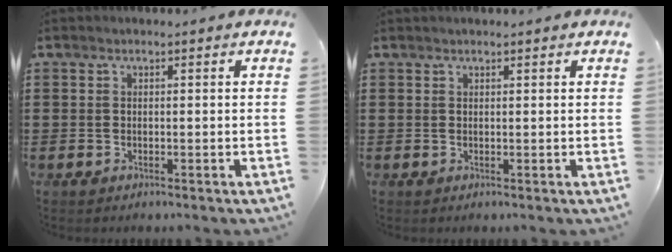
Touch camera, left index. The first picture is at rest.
{"total": 0.7, "force": [0.6, 0.0, 0.3], "torque": [-0.007, 0.000, 0.013]}